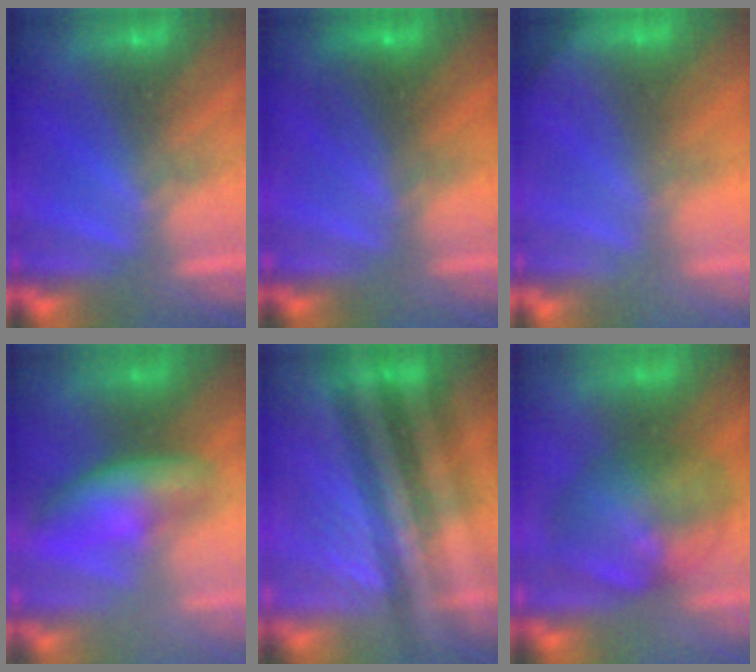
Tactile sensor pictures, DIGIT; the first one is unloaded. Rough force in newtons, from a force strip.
{"total": 2.8}
{"total": 6.8}
{"total": 4.5}
{"total": 3.4}
{"total": 8.0}